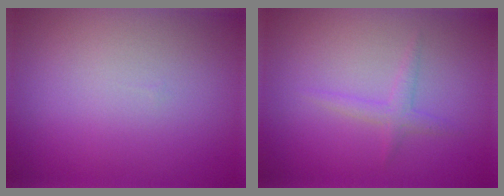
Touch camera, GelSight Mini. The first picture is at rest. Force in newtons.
{"total": 0.7, "press": 0.6, "slide": 0.1}